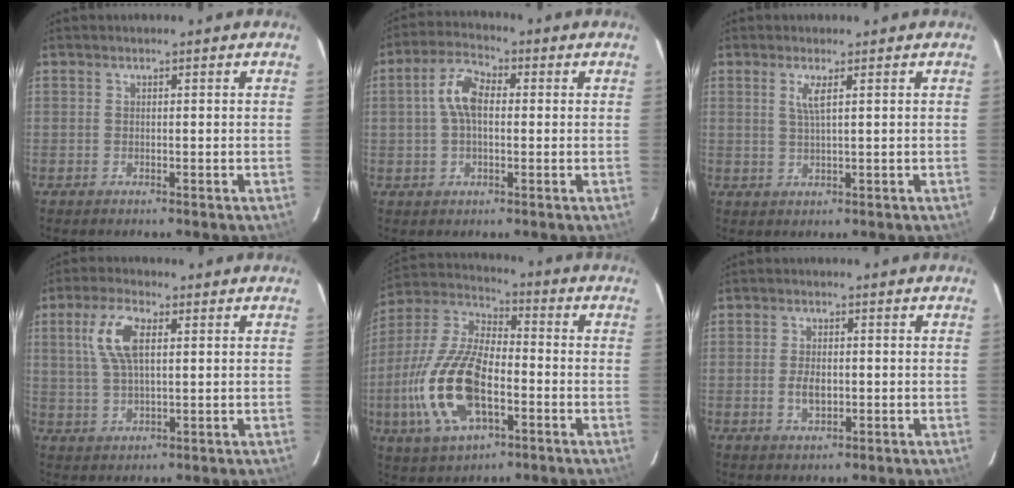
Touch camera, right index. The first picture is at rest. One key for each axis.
{"total": 6.8, "fx": 0.5, "fy": 3.7, "fz": 5.7, "tx": -0.116, "ty": 0.020, "tz": 0.010}
{"total": 2.5, "fx": 1.1, "fy": -0.1, "fz": 2.3, "tx": -0.046, "ty": -0.003, "tz": 0.021}
{"total": 8.1, "fx": 2.4, "fy": 3.3, "fz": 7.0, "tx": -0.145, "ty": 0.012, "tz": 0.050}
{"total": 19.0, "fx": -5.4, "fy": 8.8, "fz": 15.9, "tx": -0.351, "ty": -0.008, "tz": -0.101}
{"total": 3.7, "fx": -0.7, "fy": 2.2, "fz": 2.9, "tx": -0.056, "ty": -0.003, "tz": -0.010}